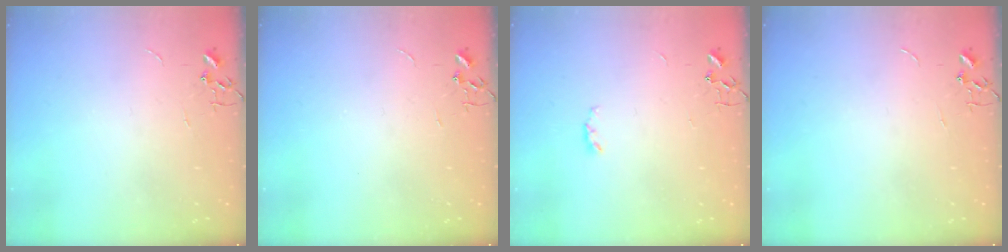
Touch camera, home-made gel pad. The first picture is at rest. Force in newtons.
{"total": 0.0}
{"total": 3.3, "press": 3.3, "slide": 0.5}
{"total": 0.0}